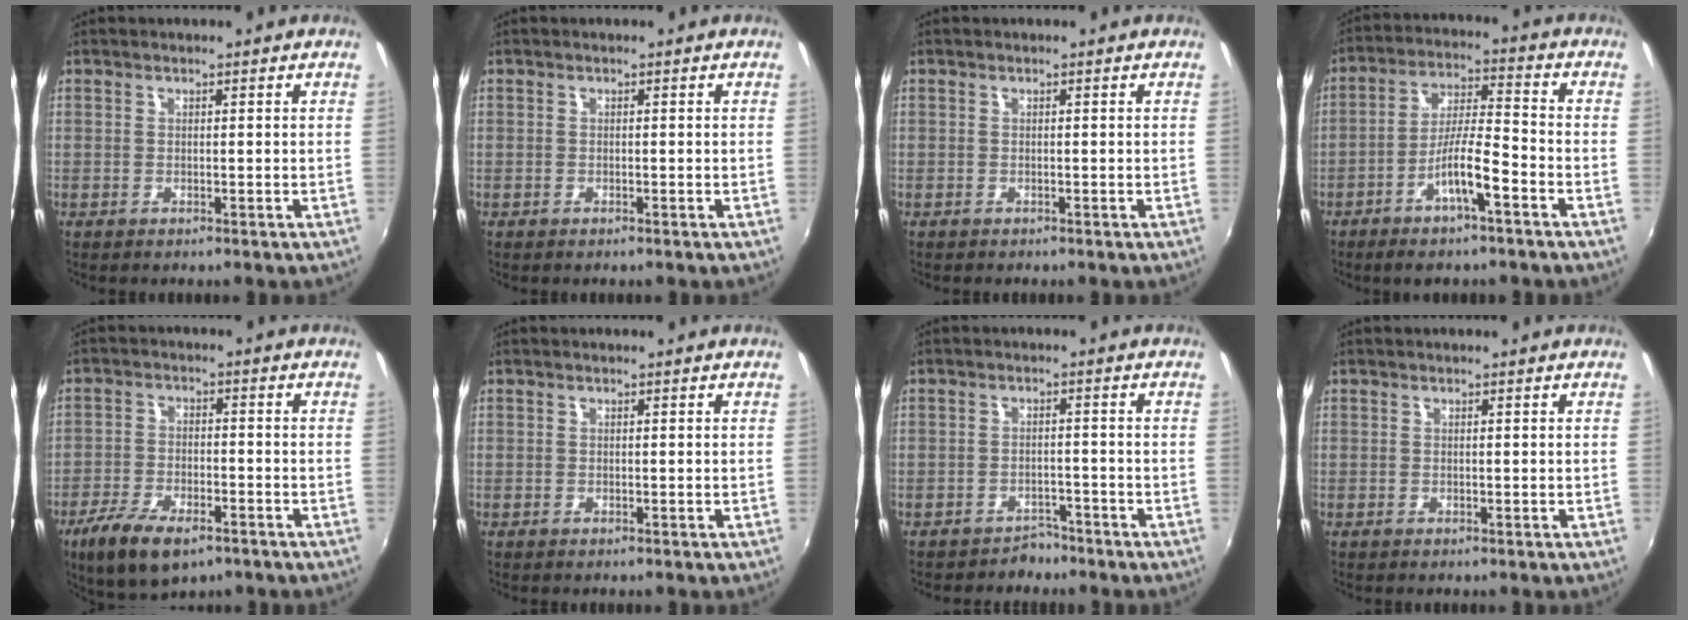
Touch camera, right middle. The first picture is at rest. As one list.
[{"total": 0.0}, {"total": 0.0}, {"total": 8.6, "force": [-4.5, 0.8, 7.2], "torque": [-0.143, 0.002, -0.082]}, {"total": 11.5, "force": [-7.2, 4.7, 7.6], "torque": [-0.169, -0.029, -0.129]}, {"total": 0.0}, {"total": 3.2, "force": [-2.8, 1.5, -0.1], "torque": [0.000, 0.008, -0.040]}, {"total": 0.0}]